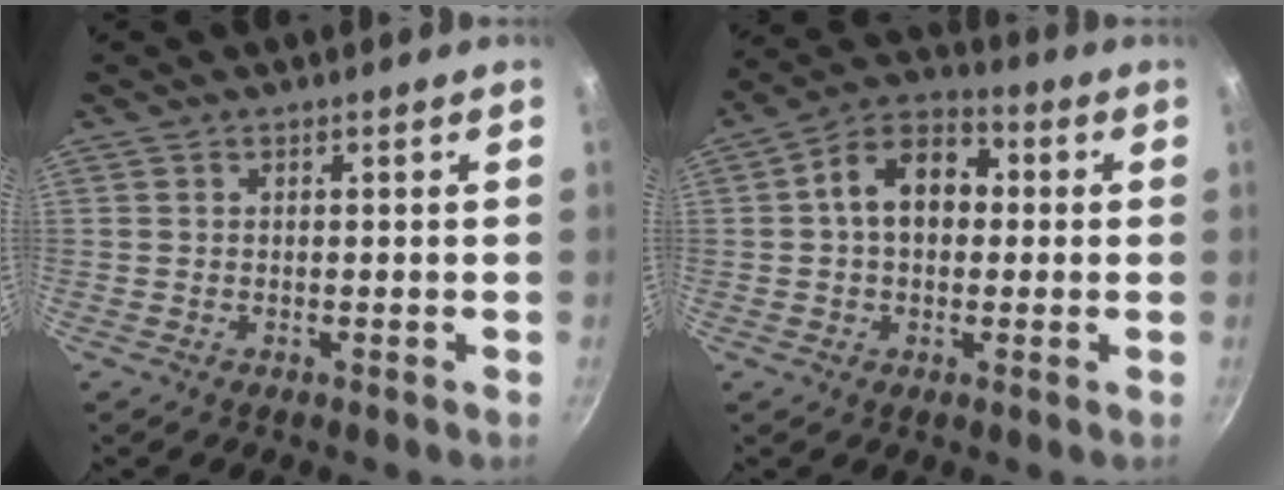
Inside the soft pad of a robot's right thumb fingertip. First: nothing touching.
{"total": 11.8, "force": [1.1, 8.3, 8.3], "torque": [-0.096, 0.032, -0.001]}